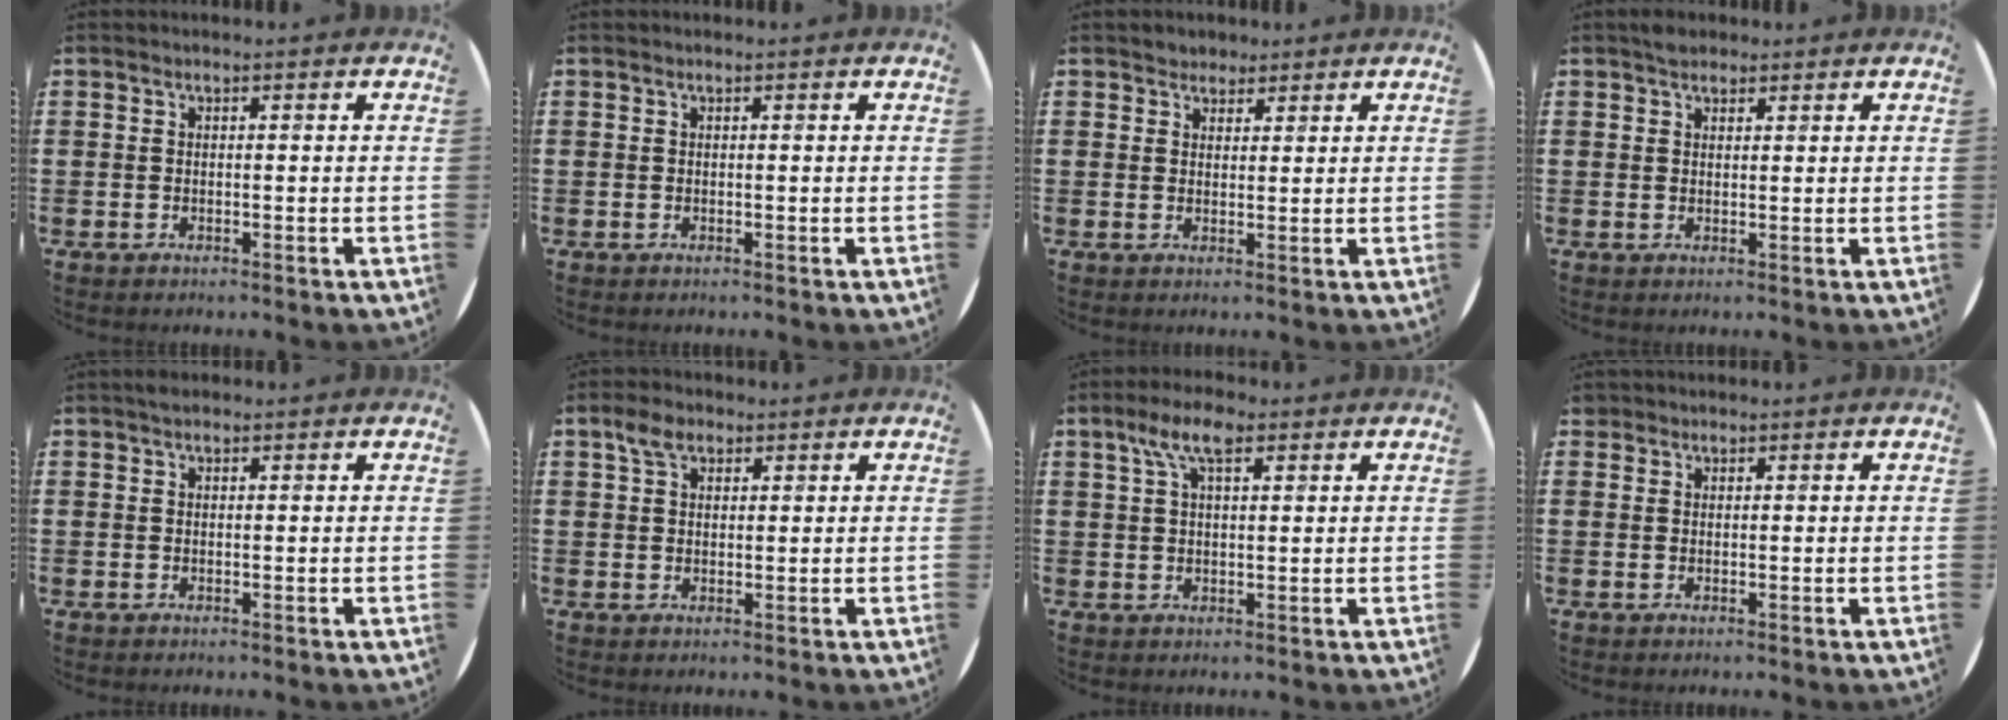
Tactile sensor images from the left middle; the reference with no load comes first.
{"total": 0.0}
{"total": 1.9, "force": [1.6, 0.9, -0.1], "torque": [0.008, 0.003, 0.031]}
{"total": 1.6, "force": [1.5, 0.7, 0.1], "torque": [0.004, 0.001, 0.027]}
{"total": 0.7, "force": [0.6, 0.3, 0.2], "torque": [0.004, 0.000, 0.010]}
{"total": 3.3, "force": [2.2, 1.9, 1.5], "torque": [-0.018, 0.001, 0.038]}
{"total": 5.7, "force": [3.4, 2.3, 4.0], "torque": [-0.080, 0.007, 0.058]}
{"total": 0.9, "force": [0.8, 0.4, -0.1], "torque": [0.000, 0.002, 0.016]}